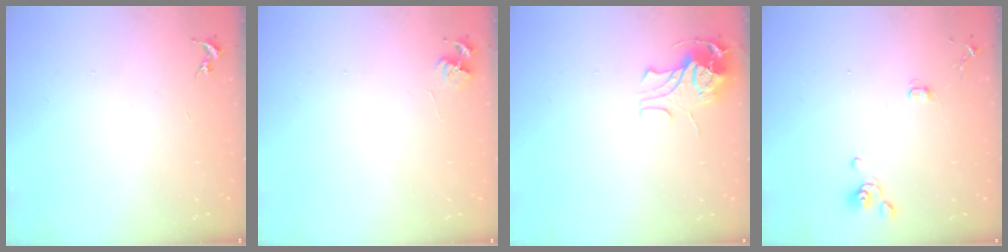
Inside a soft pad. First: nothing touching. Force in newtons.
{"total": 4.5, "press": 4.4, "slide": 0.6}
{"total": 9.9, "press": 9.9, "slide": 1.2}
{"total": 4.7, "press": 4.2, "slide": 2.2}